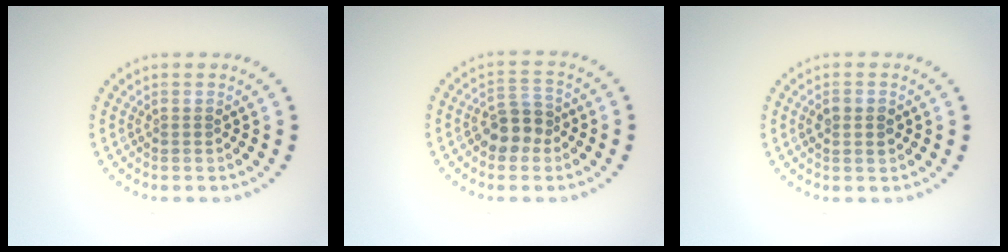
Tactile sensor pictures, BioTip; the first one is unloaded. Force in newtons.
{"total": 3.4, "press": 3.2, "slide": 1.0}
{"total": 1.6, "press": 1.6, "slide": 0.1}